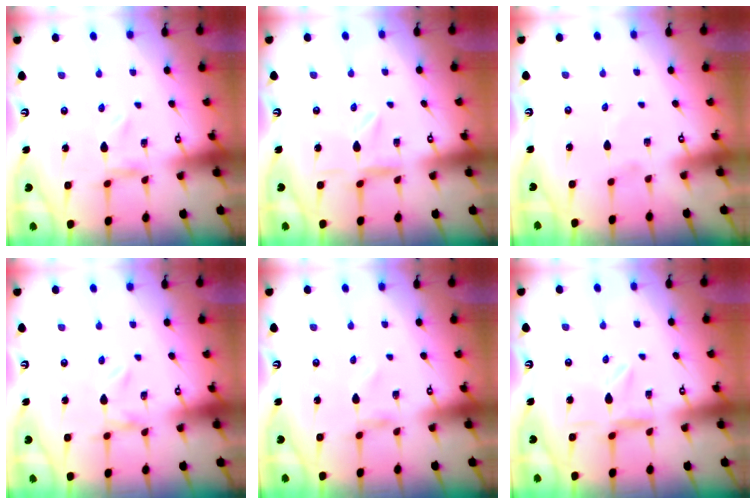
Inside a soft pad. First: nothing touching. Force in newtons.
{"total": 2.4, "press": 2.4, "slide": 0.3}
{"total": 1.2, "press": 1.2, "slide": 0.1}
{"total": 0.0}
{"total": 0.7, "press": 0.7, "slide": 0.1}
{"total": 2.4, "press": 2.4, "slide": 0.3}